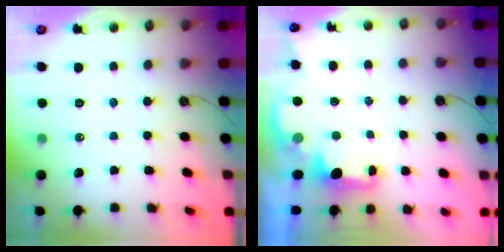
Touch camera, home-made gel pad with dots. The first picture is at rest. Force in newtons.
{"total": 2.1, "press": 2.0, "slide": 0.7}